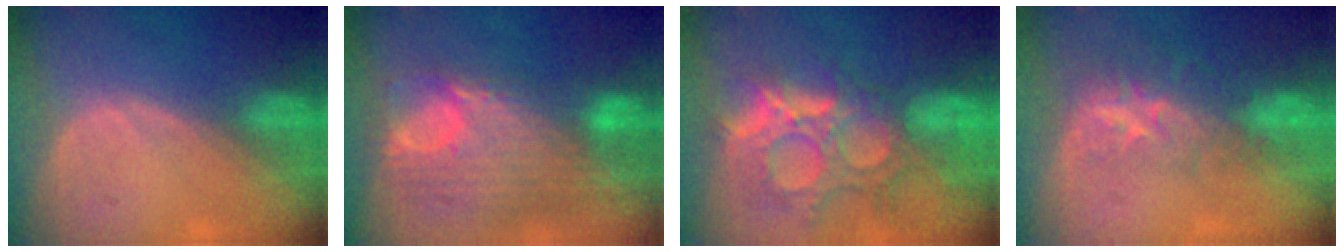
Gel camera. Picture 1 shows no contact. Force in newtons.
{"total": 12.2, "press": 10.3, "slide": 6.5}
{"total": 13.3, "press": 11.4, "slide": 6.9}
{"total": 8.8, "press": 7.2, "slide": 5.1}